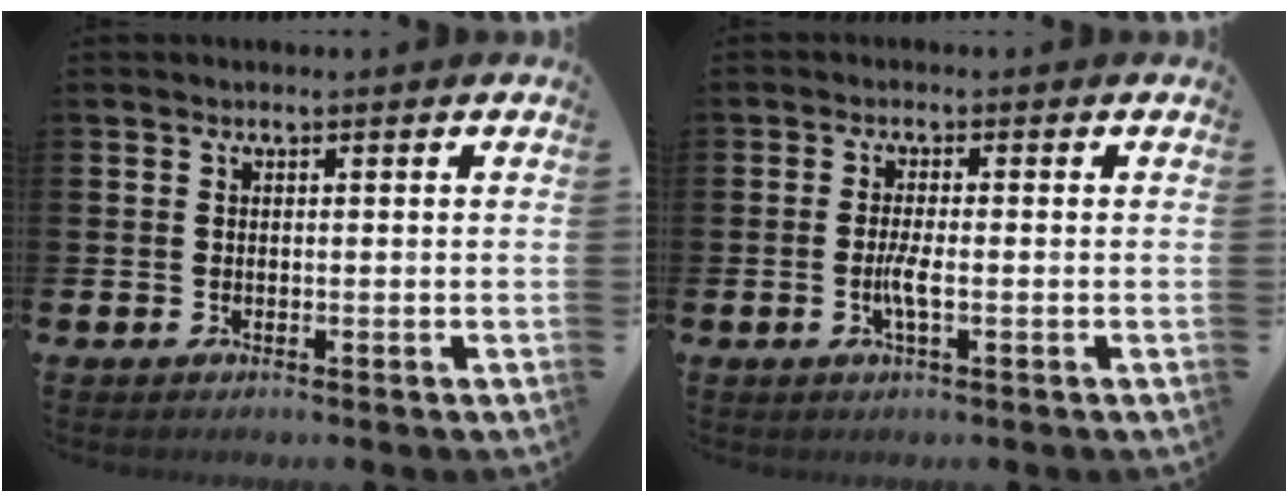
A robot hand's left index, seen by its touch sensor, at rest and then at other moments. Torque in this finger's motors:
{"motor_torque": [0.89, 0.29, 0.15, 0.13]}